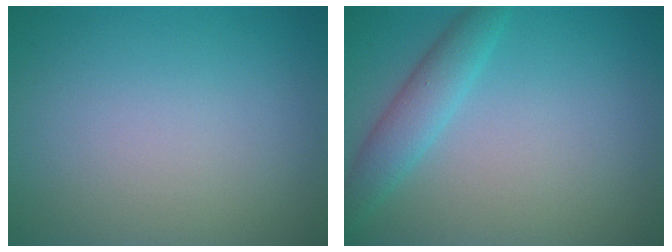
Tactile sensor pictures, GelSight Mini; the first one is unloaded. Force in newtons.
{"total": 2.9, "press": 2.9, "slide": 0.1}